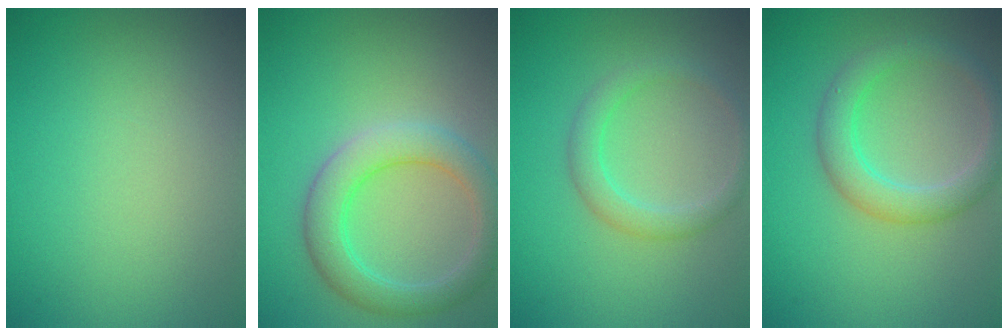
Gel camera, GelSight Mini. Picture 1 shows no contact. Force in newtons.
{"total": 4.6, "press": 4.6, "slide": 0.6}
{"total": 2.3, "press": 2.3, "slide": 0.0}
{"total": 3.7, "press": 3.7, "slide": 0.2}